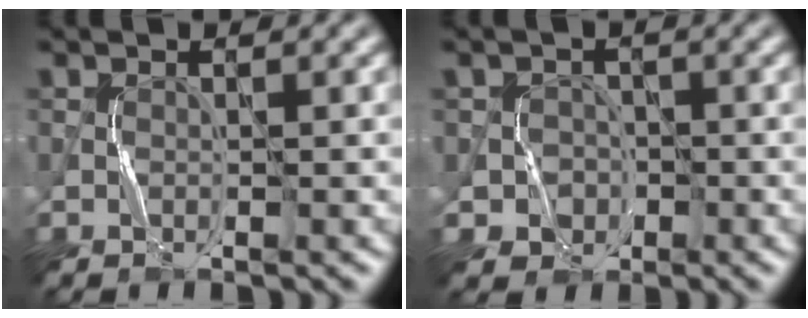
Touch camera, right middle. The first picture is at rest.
{"total": 2.9, "force": [-0.9, 2.7, 0.0], "torque": [0.023, 0.004, -0.024]}